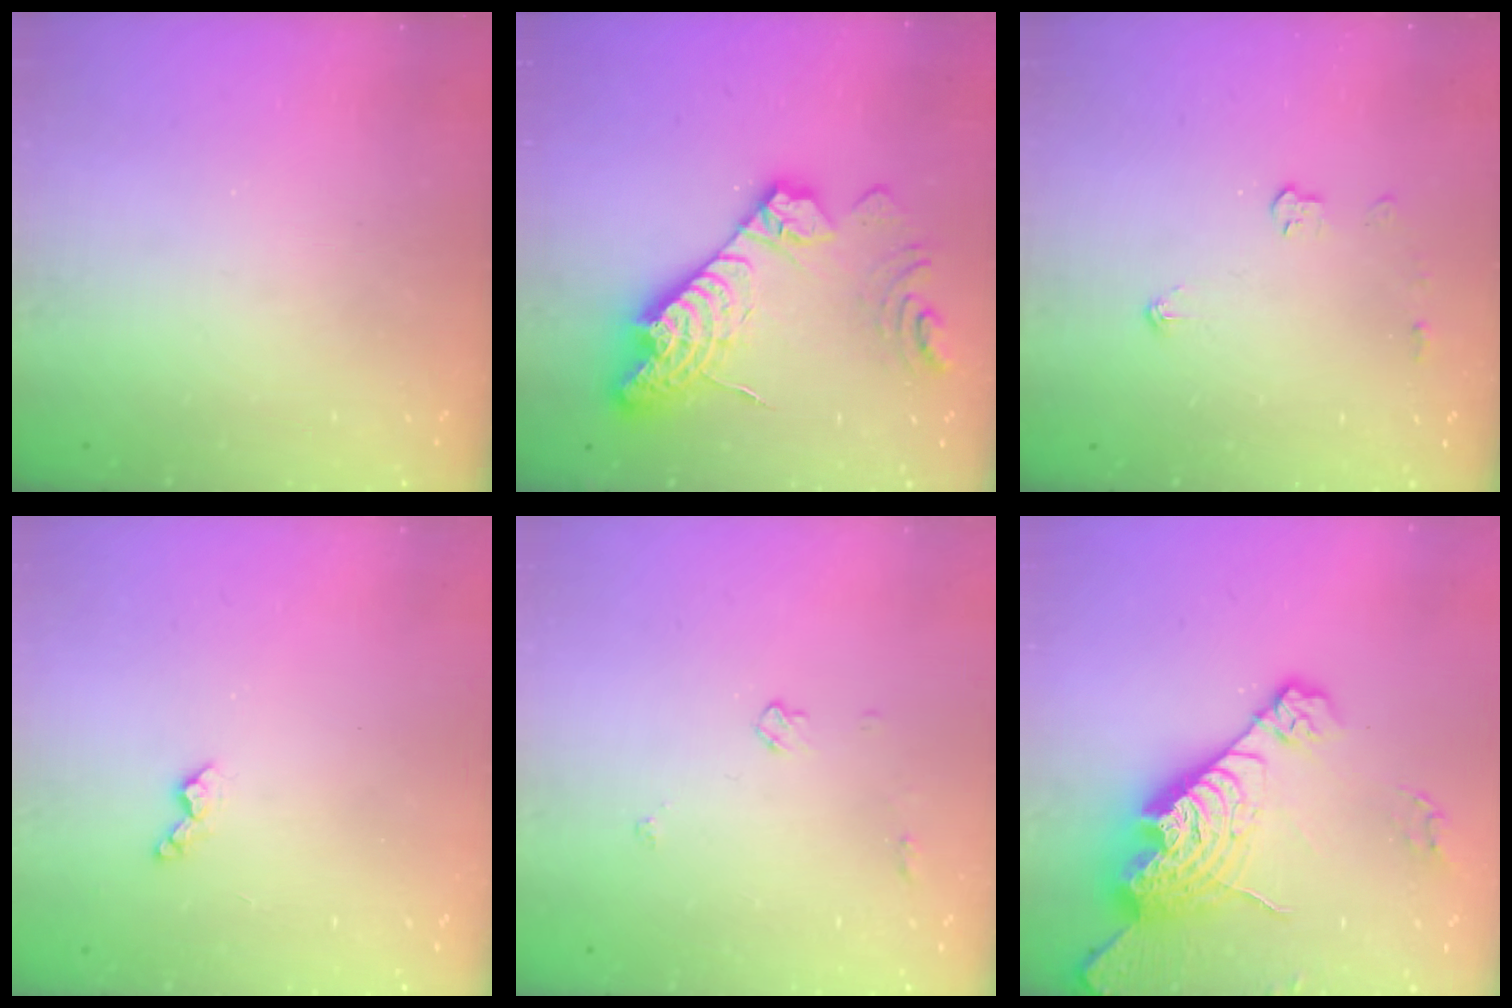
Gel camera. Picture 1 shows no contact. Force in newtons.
{"total": 19.4, "press": 19.3, "slide": 1.7}
{"total": 3.9, "press": 3.9, "slide": 0.1}
{"total": 3.1, "press": 3.1, "slide": 0.4}
{"total": 4.0, "press": 3.9, "slide": 0.6}
{"total": 20.7, "press": 20.6, "slide": 1.8}